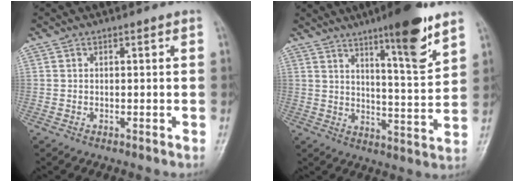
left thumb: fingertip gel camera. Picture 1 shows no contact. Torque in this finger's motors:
{"motor_torque": [3.83, 1.18, 1.27, -1.21, 0.37]}